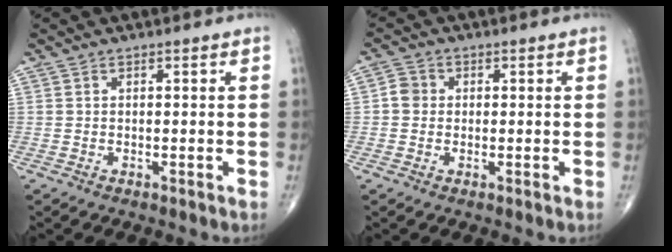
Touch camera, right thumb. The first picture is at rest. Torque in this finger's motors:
{"motor_torque": [-0.01, 0.00, 0.10, 0.01, 0.03]}